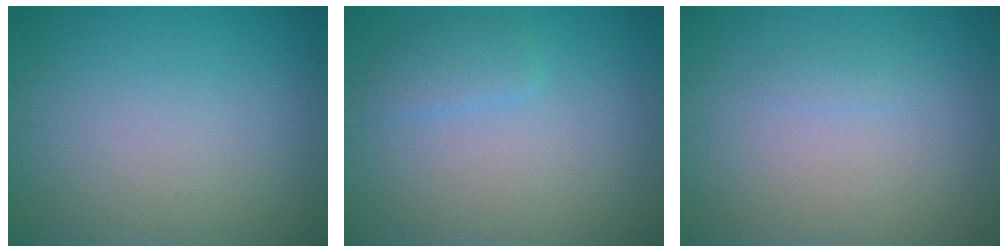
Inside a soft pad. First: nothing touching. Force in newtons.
{"total": 1.6, "press": 1.6, "slide": 0.0}
{"total": 0.6, "press": 0.6, "slide": 0.0}